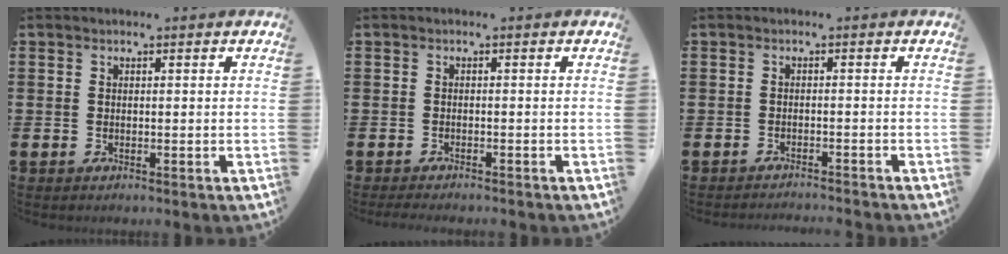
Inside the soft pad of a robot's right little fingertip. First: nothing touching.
{"total": 0.8, "force": [-0.8, 0.0, 0.3], "torque": [-0.005, -0.002, -0.015]}
{"total": 1.1, "force": [-1.1, -0.2, 0.0], "torque": [0.000, 0.002, -0.023]}